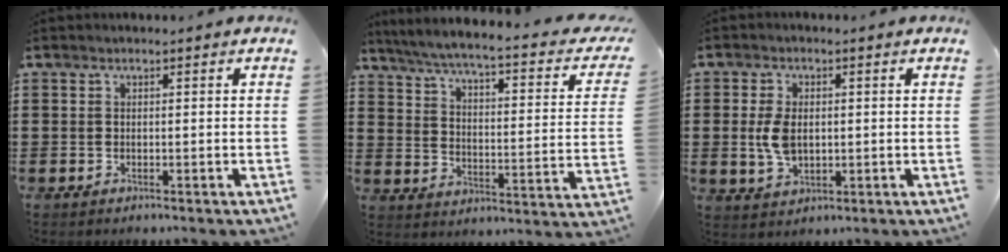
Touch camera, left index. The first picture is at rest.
{"total": 4.3, "force": [3.3, -0.3, 2.8], "torque": [-0.072, -0.035, 0.046]}
{"total": 5.2, "force": [0.4, 3.1, 4.1], "torque": [-0.106, 0.002, 0.000]}